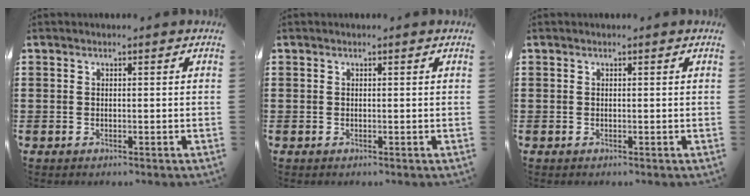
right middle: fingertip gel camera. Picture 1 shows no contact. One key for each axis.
{"total": 0.0}
{"total": 0.0}